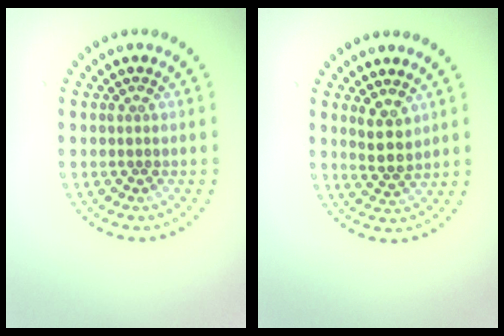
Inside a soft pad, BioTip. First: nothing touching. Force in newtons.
{"total": 2.5, "press": 2.1, "slide": 1.2}